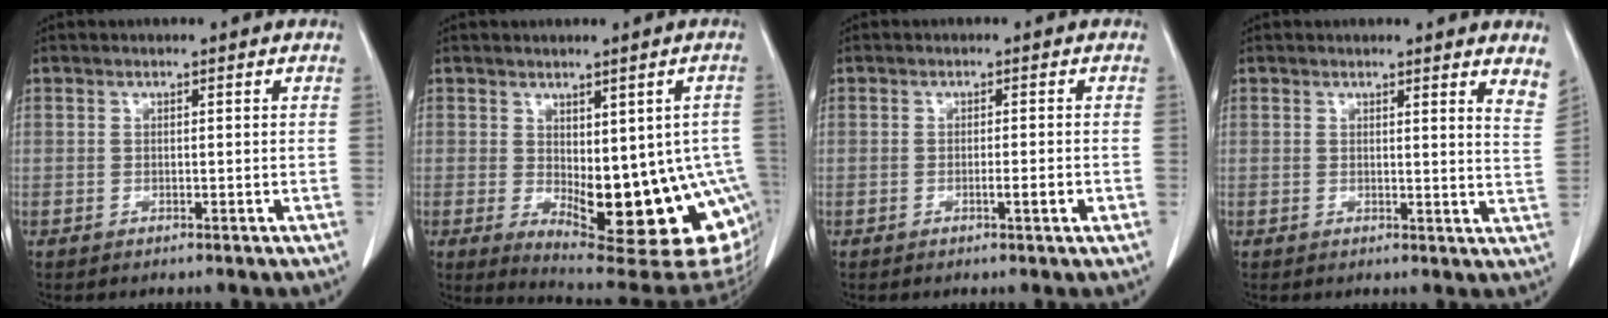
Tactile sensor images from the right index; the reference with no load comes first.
{"total": 19.1, "force": [-4.9, 6.6, 17.2], "torque": [-0.153, -0.006, -0.043]}
{"total": 2.1, "force": [-0.7, -0.1, 2.0], "torque": [-0.032, -0.003, -0.012]}
{"total": 5.2, "force": [4.7, 0.3, 2.2], "torque": [-0.025, -0.028, 0.027]}